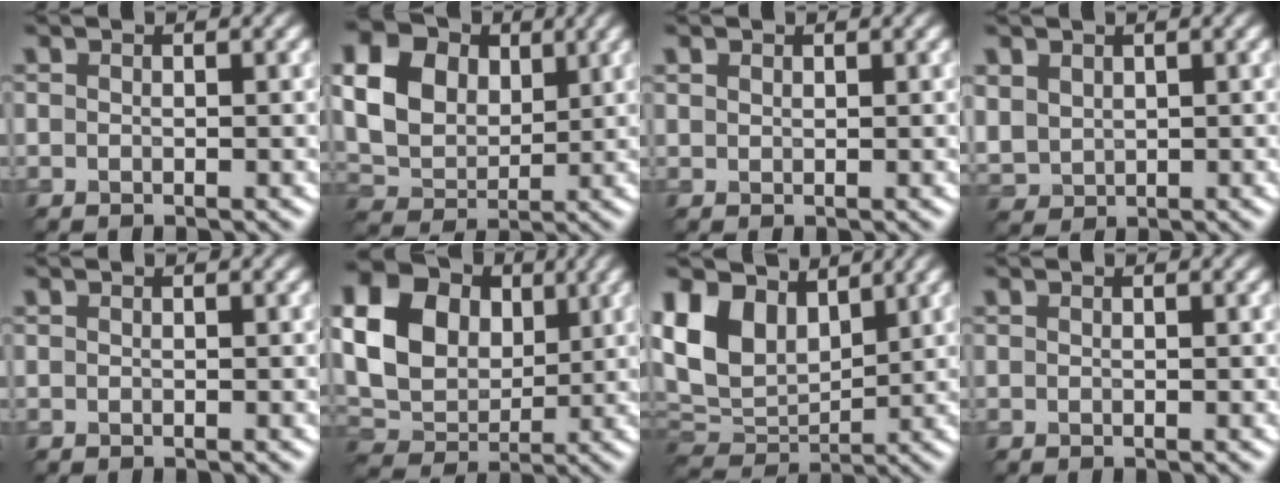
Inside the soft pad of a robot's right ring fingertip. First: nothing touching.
{"total": 10.9, "force": [3.5, 8.2, 6.3], "torque": [-0.153, 0.023, 0.065]}
{"total": 0.6, "force": [0.5, 0.3, 0.2], "torque": [-0.011, -0.004, 0.009]}
{"total": 2.9, "force": [1.1, 2.3, 1.4], "torque": [-0.047, -0.003, 0.027]}
{"total": 0.0}
{"total": 13.9, "force": [3.2, 10.9, 8.1], "torque": [-0.198, 0.035, 0.049]}
{"total": 8.1, "force": [3.2, 5.7, 4.9], "torque": [-0.122, 0.000, 0.048]}
{"total": 0.0}